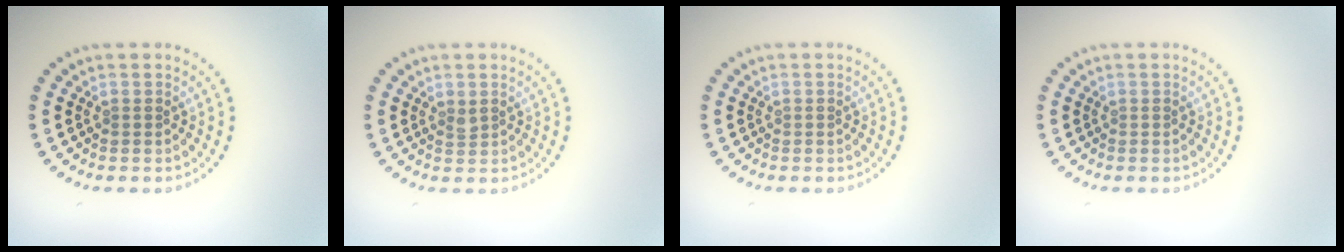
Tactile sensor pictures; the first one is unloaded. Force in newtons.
{"total": 0.8, "press": 0.6, "slide": 0.5}
{"total": 0.0}
{"total": 0.0}